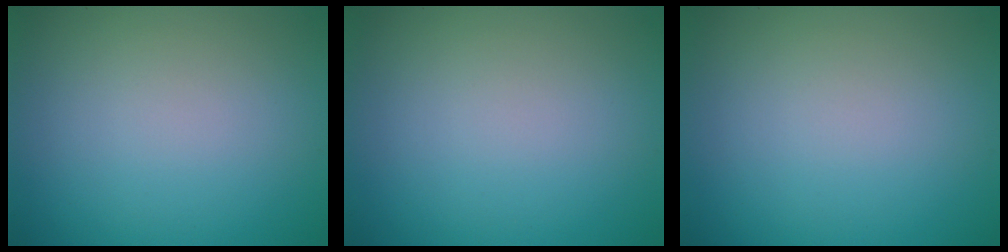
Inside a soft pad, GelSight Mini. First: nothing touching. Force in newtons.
{"total": 0.0}
{"total": 0.0}